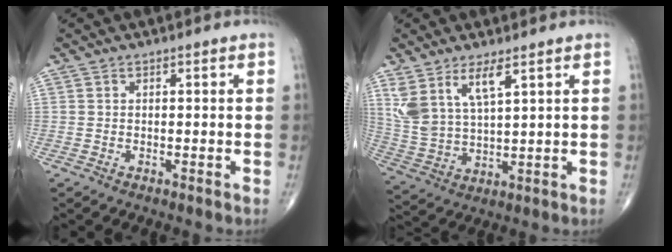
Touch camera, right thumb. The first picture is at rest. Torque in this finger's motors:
{"motor_torque": [0.09, 0.28, 1.08, 0.82, 0.20]}